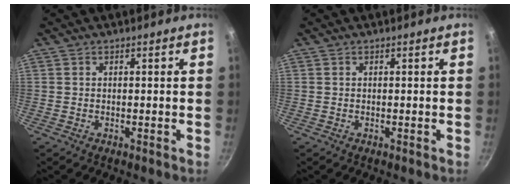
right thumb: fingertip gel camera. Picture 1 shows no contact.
{"total": 0.0}